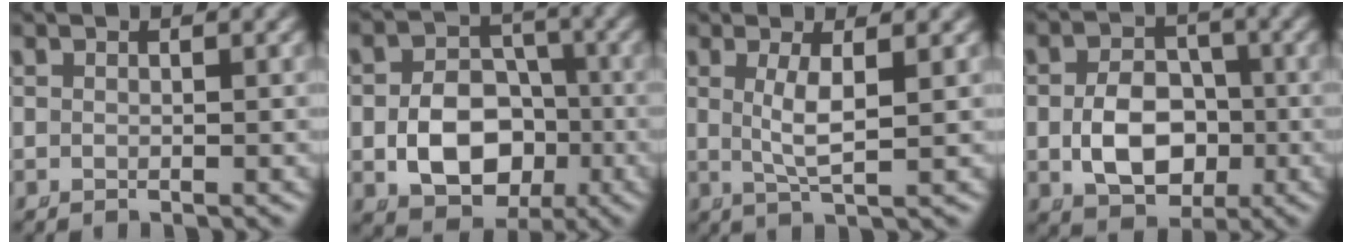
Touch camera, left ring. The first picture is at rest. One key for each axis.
{"total": 7.2, "fx": -2.0, "fy": 5.8, "fz": 3.8, "tx": -0.052, "ty": -0.019, "tz": -0.027}
{"total": 3.0, "fx": 0.4, "fy": 0.0, "fz": 3.0, "tx": -0.064, "ty": -0.017, "tz": 0.021}
{"total": 6.1, "fx": -1.3, "fy": 4.6, "fz": 3.8, "tx": -0.055, "ty": -0.023, "tz": -0.012}